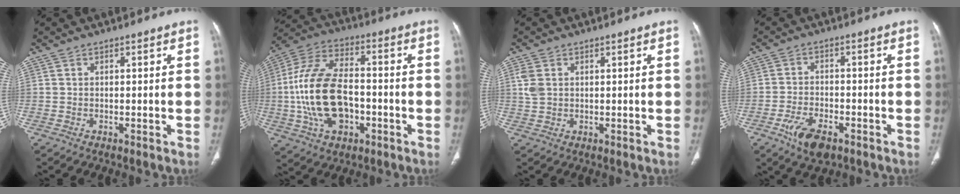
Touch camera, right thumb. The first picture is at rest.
{"total": 18.6, "force": [-2.8, 11.0, 14.7], "torque": [-0.285, 0.029, -0.045]}
{"total": 3.3, "force": [0.9, 2.4, 2.2], "torque": [-0.054, 0.002, 0.024]}
{"total": 7.2, "force": [-3.9, 3.6, 4.8], "torque": [-0.089, 0.014, -0.065]}